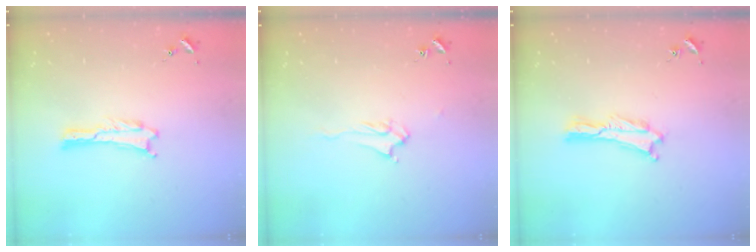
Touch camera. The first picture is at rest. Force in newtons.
{"total": 2.5, "press": 2.4, "slide": 0.4}
{"total": 0.6, "press": 0.5, "slide": 0.2}